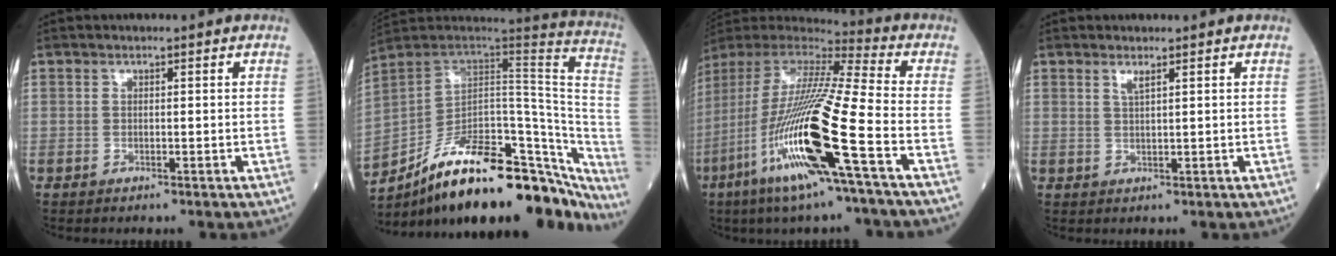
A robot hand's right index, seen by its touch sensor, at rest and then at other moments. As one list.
[{"total": 31.2, "force": [-24.0, 10.4, 17.0], "torque": [-0.177, 0.007, -0.337]}, {"total": 22.5, "force": [-8.0, 0.2, 21.0], "torque": [-0.449, -0.046, -0.161]}, {"total": 1.3, "force": [0.9, -0.1, 1.0], "torque": [-0.023, -0.003, 0.019]}]